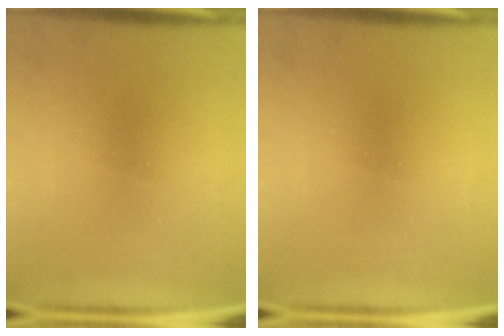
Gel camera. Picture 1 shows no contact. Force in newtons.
{"total": 0.0}